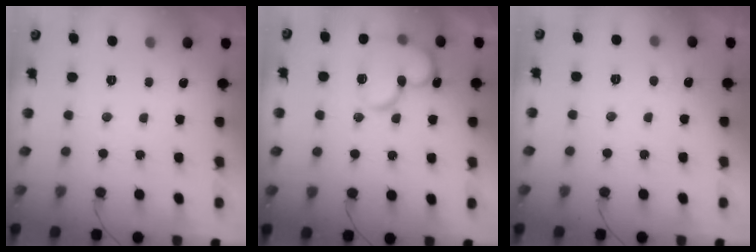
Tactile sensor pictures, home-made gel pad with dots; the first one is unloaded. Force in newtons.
{"total": 17.3, "press": 17.2, "slide": 1.6}
{"total": 4.8, "press": 4.8, "slide": 0.4}